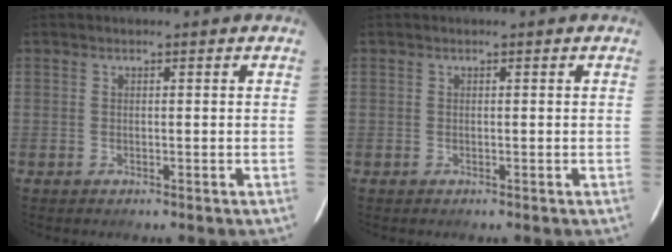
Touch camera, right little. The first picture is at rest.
{"total": 0.0}